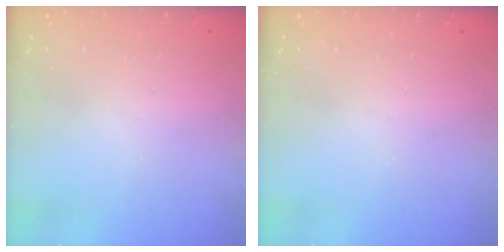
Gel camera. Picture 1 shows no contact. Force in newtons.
{"total": 0.0}